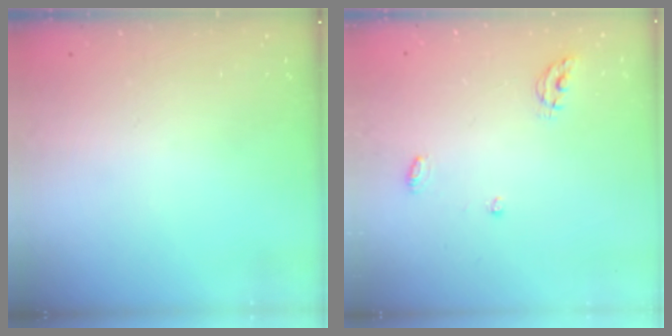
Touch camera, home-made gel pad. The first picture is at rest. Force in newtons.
{"total": 4.9, "press": 4.8, "slide": 0.4}